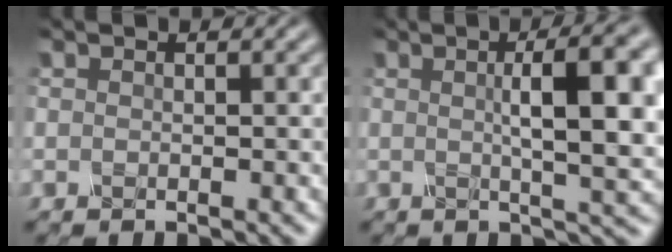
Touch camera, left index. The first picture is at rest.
{"total": 9.7, "force": [1.5, 2.5, 9.2], "torque": [-0.104, 0.016, 0.018]}